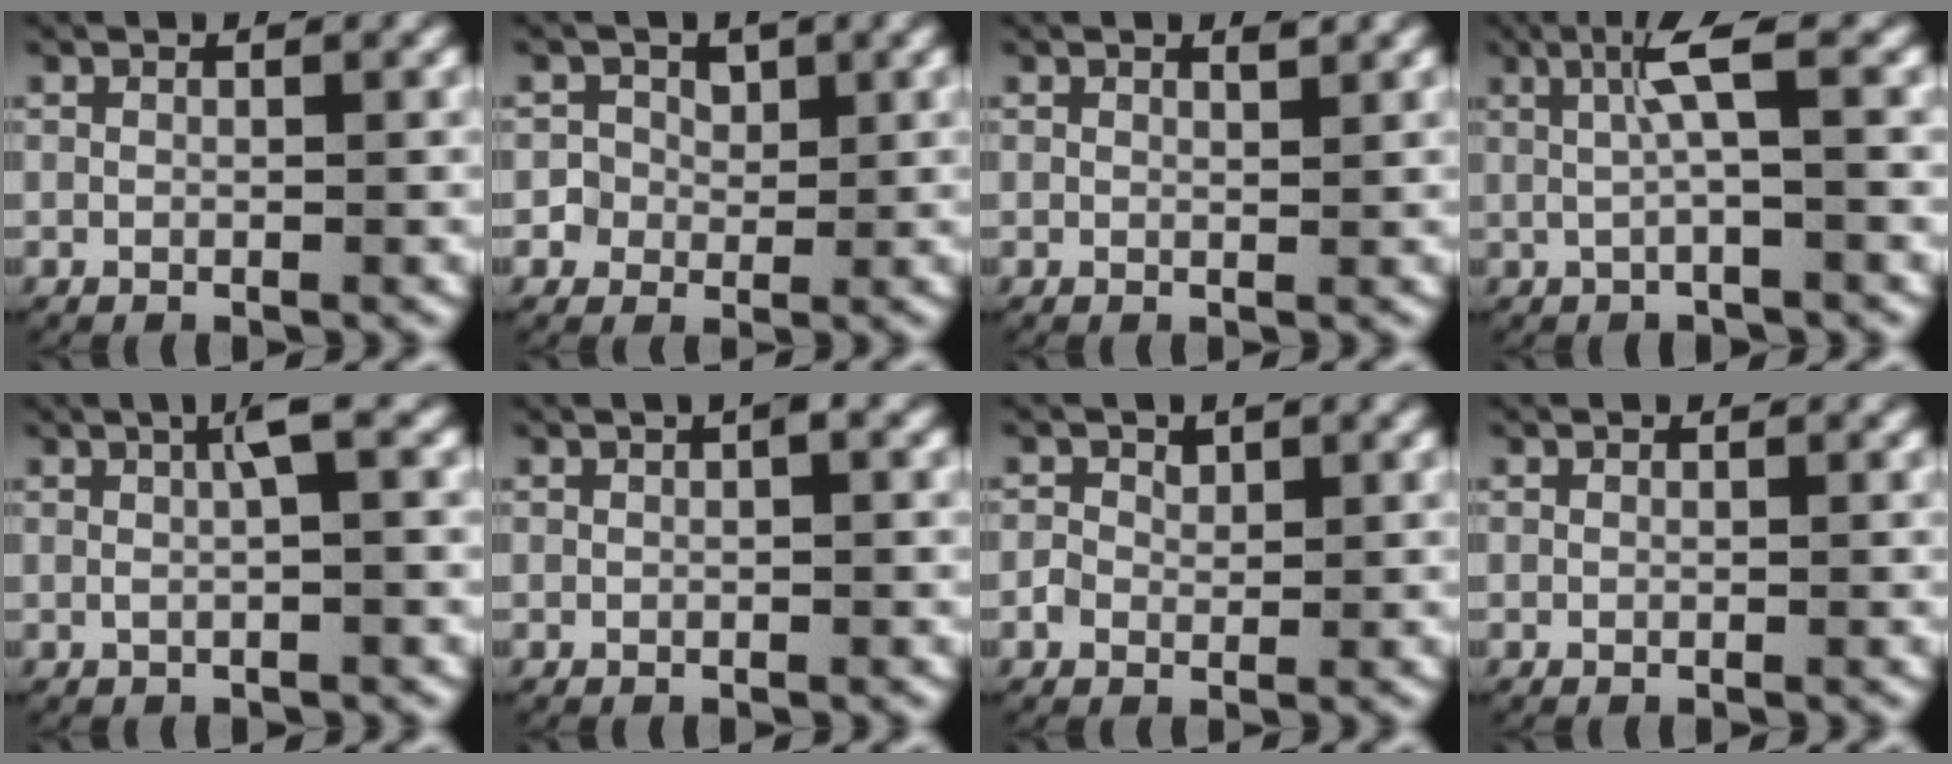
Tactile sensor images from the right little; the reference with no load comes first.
{"total": 4.7, "force": [-0.1, 4.4, 1.6], "torque": [-0.038, -0.008, -0.010]}
{"total": 0.6, "force": [0.5, 0.0, 0.4], "torque": [-0.003, -0.005, 0.010]}
{"total": 2.8, "force": [0.7, -0.5, 2.7], "torque": [-0.053, 0.006, 0.010]}
{"total": 1.7, "force": [0.3, -0.5, 1.6], "torque": [-0.024, 0.008, 0.002]}
{"total": 0.6, "force": [0.3, 0.0, 0.5], "torque": [-0.008, 0.004, 0.003]}
{"total": 1.2, "force": [0.4, 0.9, 0.7], "torque": [-0.019, -0.002, 0.008]}
{"total": 0.0}